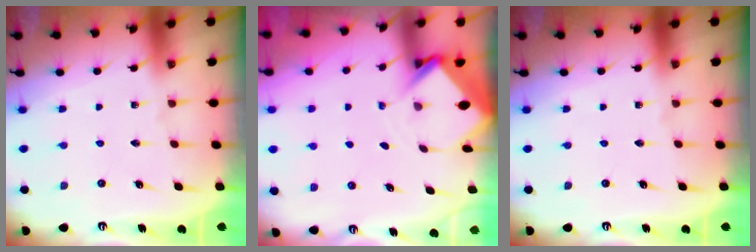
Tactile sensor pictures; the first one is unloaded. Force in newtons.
{"total": 2.9, "press": 2.9, "slide": 0.2}
{"total": 0.0}